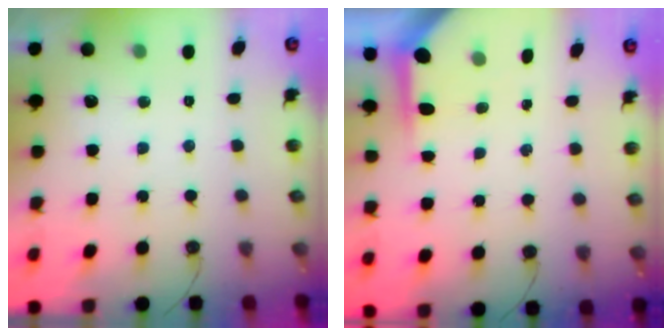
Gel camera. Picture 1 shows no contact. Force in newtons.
{"total": 5.2, "press": 5.1, "slide": 0.2}